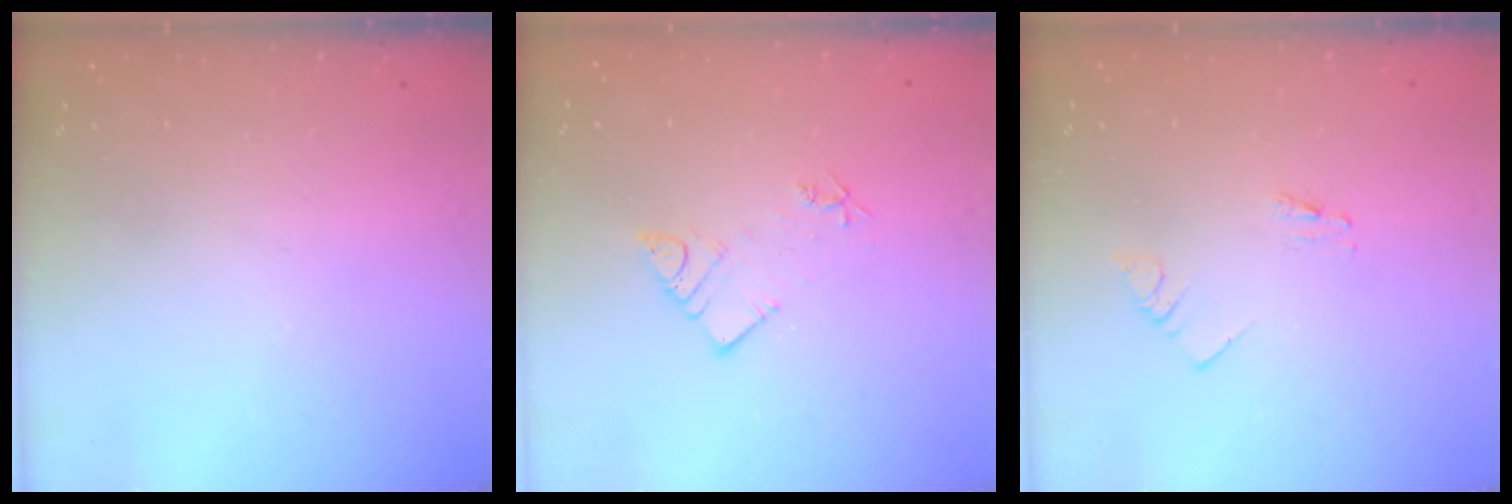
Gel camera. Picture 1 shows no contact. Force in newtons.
{"total": 7.3, "press": 7.3, "slide": 0.5}
{"total": 0.0}